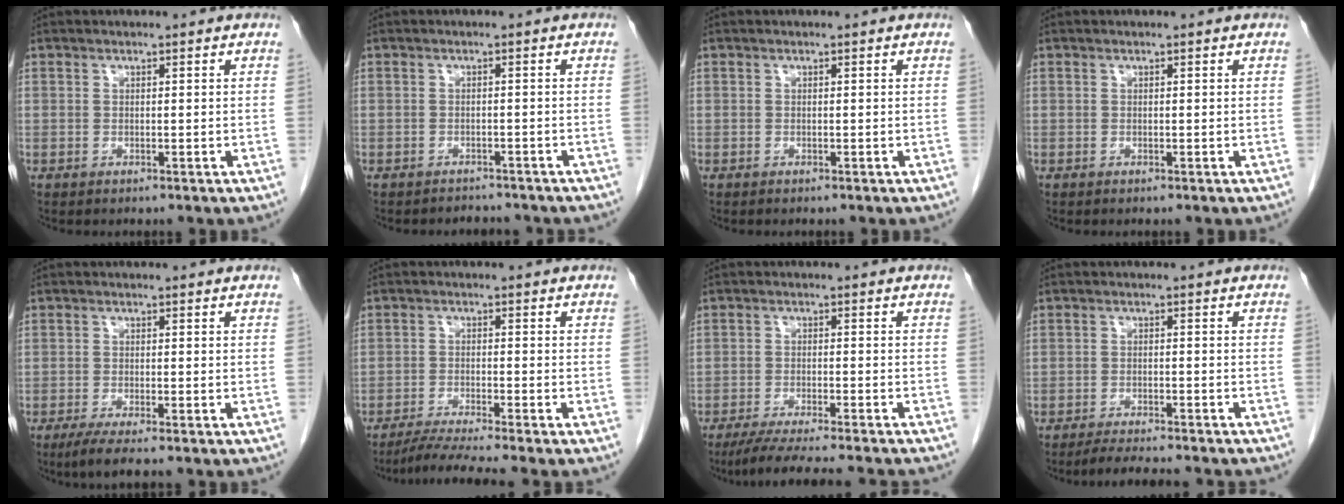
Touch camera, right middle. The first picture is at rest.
{"total": 4.0, "force": [-3.7, 1.4, 0.5], "torque": [-0.008, 0.001, -0.044]}
{"total": 0.0}
{"total": 0.0}
{"total": 3.9, "force": [-2.9, -0.1, 2.6], "torque": [-0.049, -0.011, -0.051]}
{"total": 7.1, "force": [-6.0, -1.7, 3.4], "torque": [-0.052, -0.025, -0.100]}
{"total": 13.3, "force": [-11.7, -0.3, 6.2], "torque": [-0.083, -0.029, -0.172]}
{"total": 9.0, "force": [-8.1, 0.9, 3.8], "torque": [-0.054, -0.013, -0.114]}